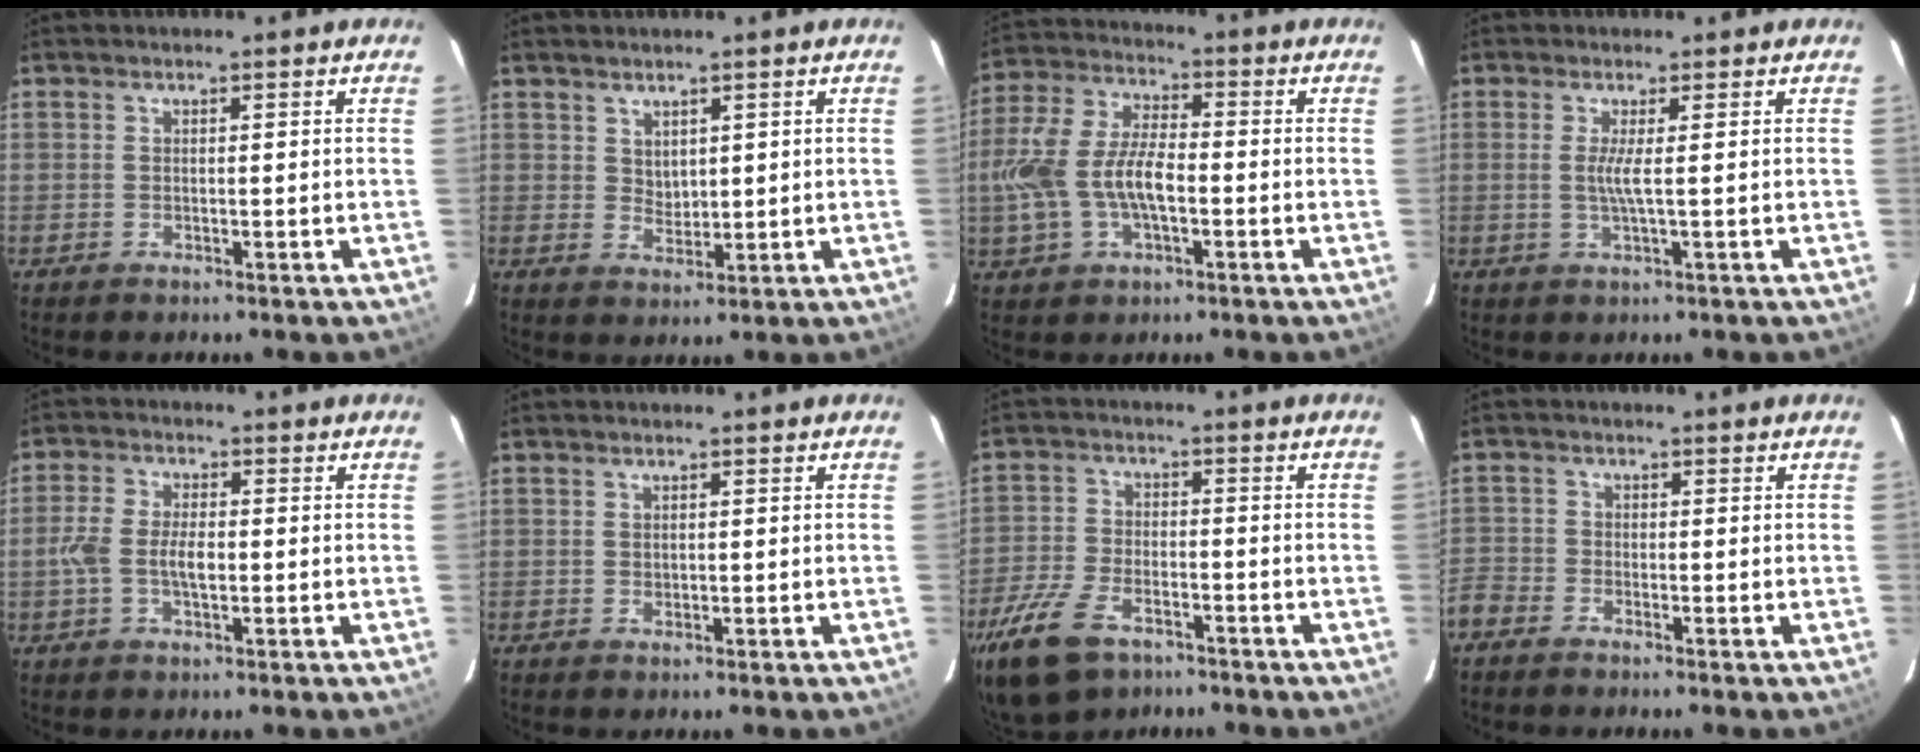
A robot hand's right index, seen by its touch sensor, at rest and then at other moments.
{"total": 2.7, "force": [1.7, 1.8, 1.0], "torque": [-0.011, 0.000, 0.035]}
{"total": 13.5, "force": [-2.2, 7.0, 11.4], "torque": [-0.246, 0.010, -0.040]}
{"total": 2.5, "force": [0.2, -0.6, 2.4], "torque": [-0.046, -0.006, 0.001]}
{"total": 6.2, "force": [-1.0, 2.9, 5.3], "torque": [-0.112, 0.006, -0.021]}
{"total": 1.2, "force": [0.2, 0.9, 0.7], "torque": [-0.011, 0.003, 0.005]}
{"total": 14.2, "force": [-8.9, 7.8, 7.9], "torque": [-0.202, -0.018, -0.168]}
{"total": 5.0, "force": [-3.5, 3.4, 0.9], "torque": [-0.038, 0.000, -0.080]}